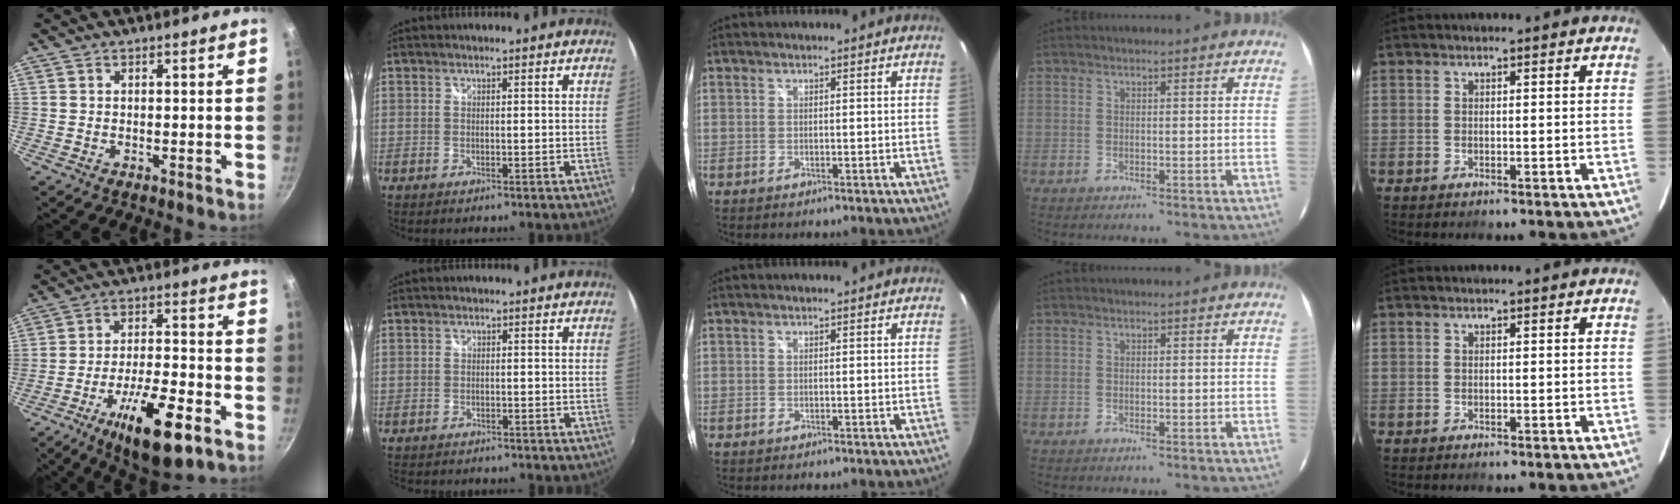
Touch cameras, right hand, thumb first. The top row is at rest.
{"thumb": {"total": 16.7, "force": [-8.5, 5.2, 13.3], "torque": [-0.214, 0.037, -0.137]}, "index": {"total": 1.6, "force": [-1.3, 1.0, 0.0], "torque": [-0.008, 0.000, -0.021]}}